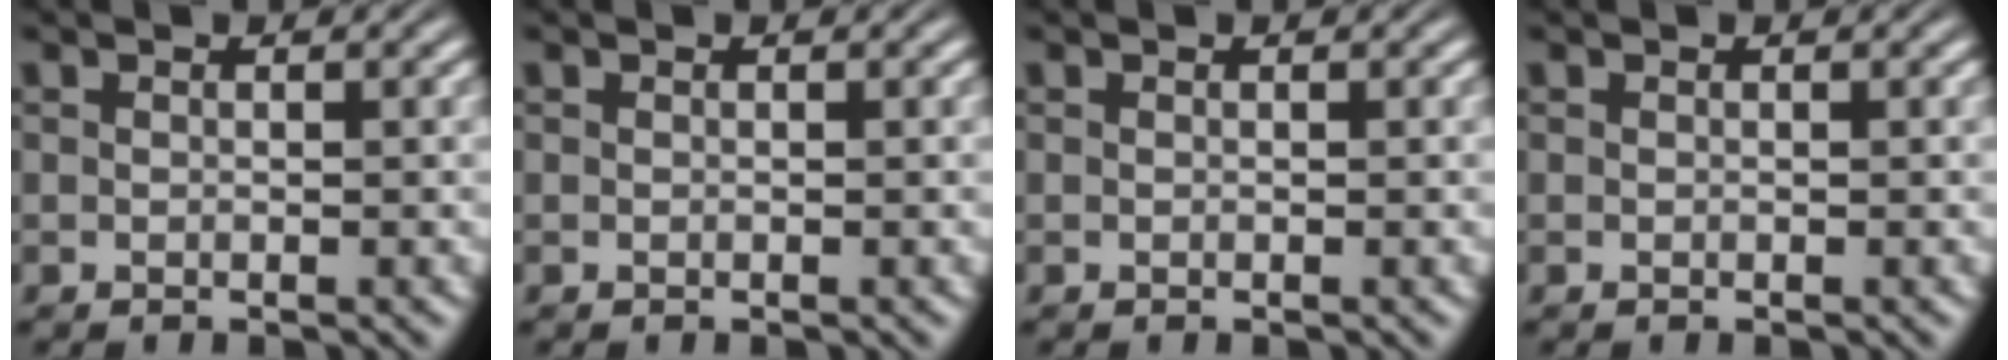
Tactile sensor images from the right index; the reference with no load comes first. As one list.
[{"total": 0.0}, {"total": 0.0}, {"total": 0.0}]